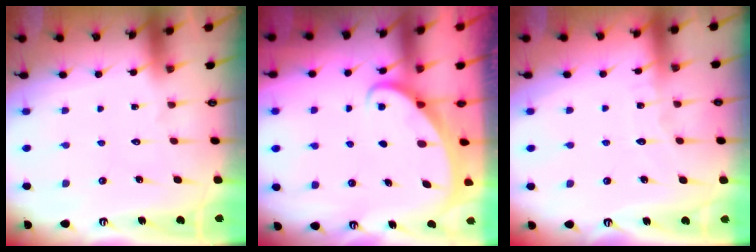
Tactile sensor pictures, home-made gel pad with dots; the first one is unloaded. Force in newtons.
{"total": 1.9, "press": 1.9, "slide": 0.2}
{"total": 5.0, "press": 5.0, "slide": 0.4}